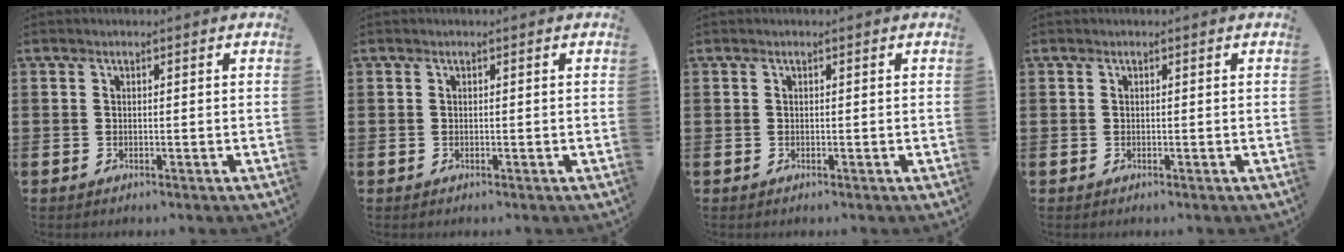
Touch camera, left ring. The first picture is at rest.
{"total": 0.0}
{"total": 0.0}
{"total": 0.0}